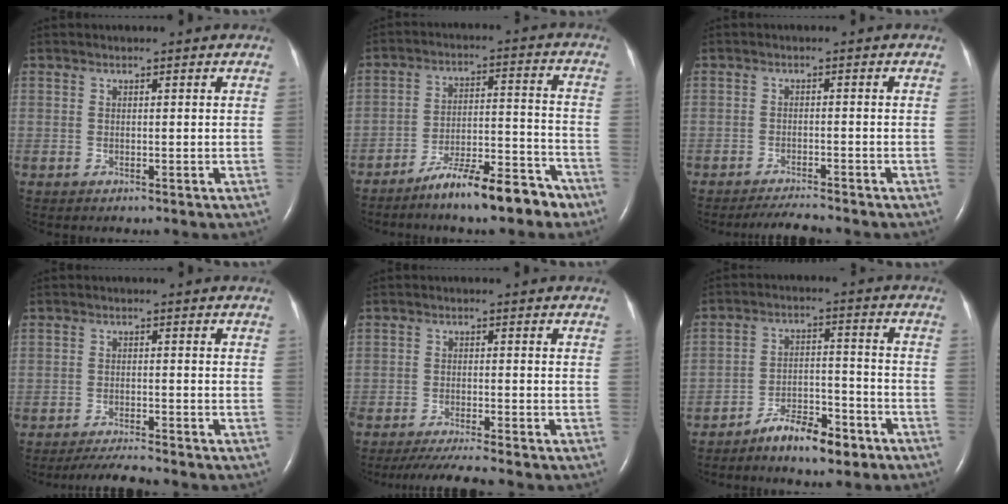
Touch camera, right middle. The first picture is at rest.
{"total": 11.0, "force": [-8.5, 2.1, 6.6], "torque": [-0.101, 0.017, -0.140]}
{"total": 3.5, "force": [-3.4, -0.4, 0.9], "torque": [-0.022, -0.016, -0.055]}
{"total": 4.2, "force": [-4.0, -0.5, 1.3], "torque": [-0.026, -0.018, -0.068]}
{"total": 6.9, "force": [-6.0, -0.7, 3.2], "torque": [-0.044, -0.023, -0.100]}
{"total": 7.6, "force": [-5.8, 2.4, 4.2], "torque": [-0.071, 0.009, -0.098]}